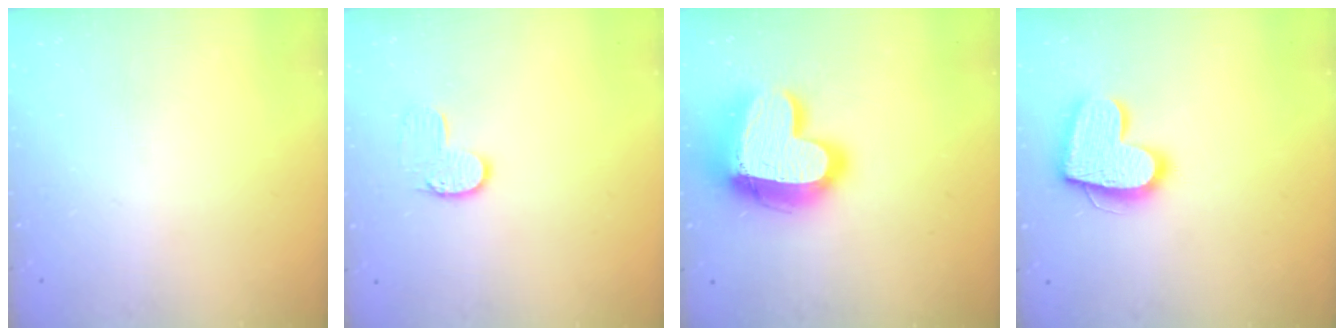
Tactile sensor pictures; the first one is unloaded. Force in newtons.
{"total": 6.8, "press": 6.8, "slide": 0.3}
{"total": 21.0, "press": 20.9, "slide": 1.9}
{"total": 15.8, "press": 15.7, "slide": 1.4}